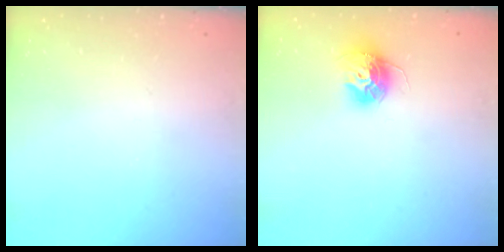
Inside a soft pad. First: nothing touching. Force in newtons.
{"total": 11.9, "press": 11.9, "slide": 0.9}